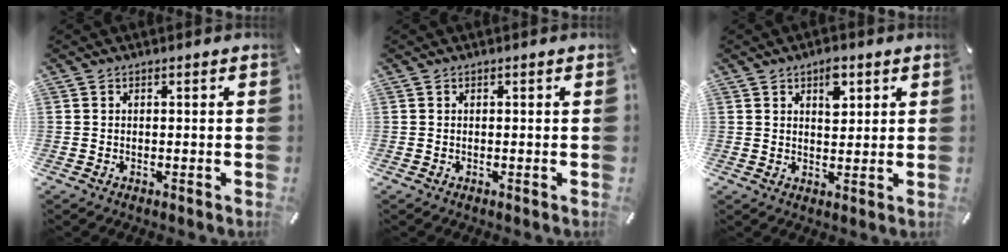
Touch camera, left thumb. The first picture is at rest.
{"total": 0.0}
{"total": 5.3, "force": [2.5, 3.2, 3.4], "torque": [-0.033, -0.008, 0.037]}